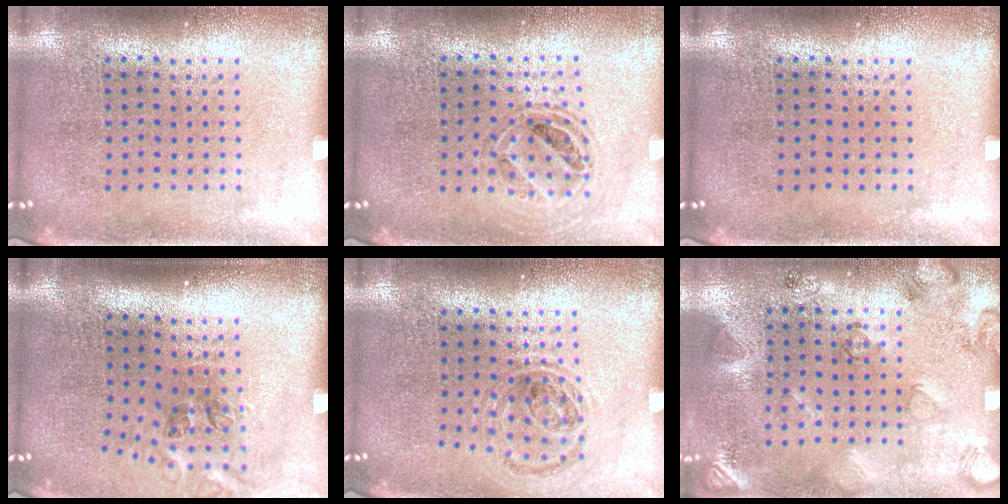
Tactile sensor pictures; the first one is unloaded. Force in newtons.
{"total": 0.8, "press": 0.7, "slide": 0.2}
{"total": 0.0}
{"total": 1.5, "press": 1.0, "slide": 1.0}
{"total": 0.9, "press": 0.9, "slide": 0.2}
{"total": 2.3, "press": 1.8, "slide": 1.4}